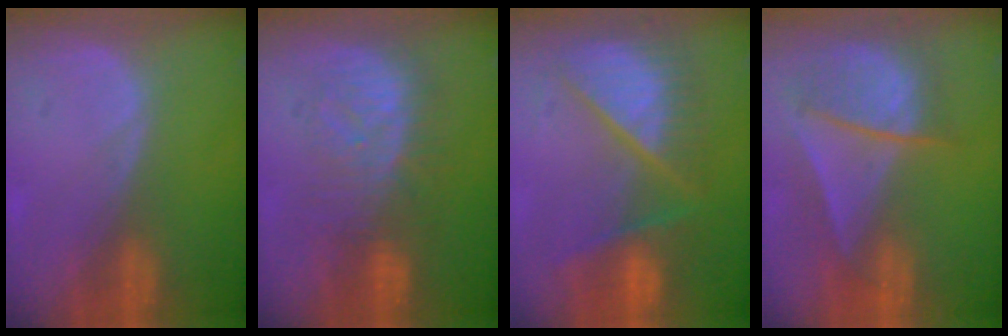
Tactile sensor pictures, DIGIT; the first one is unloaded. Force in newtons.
{"total": 8.3, "press": 8.2, "slide": 1.5}
{"total": 10.4, "press": 10.3, "slide": 1.4}
{"total": 7.8, "press": 7.3, "slide": 2.7}